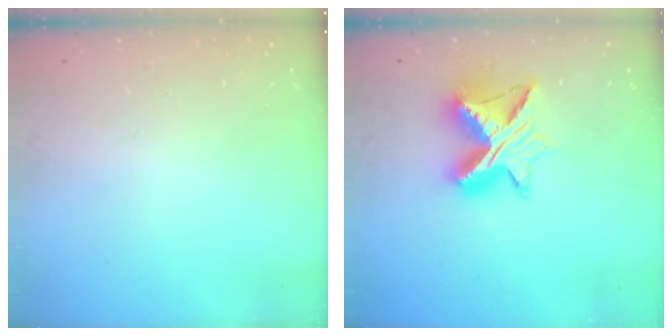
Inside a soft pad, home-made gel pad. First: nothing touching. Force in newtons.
{"total": 11.8, "press": 11.8, "slide": 0.9}